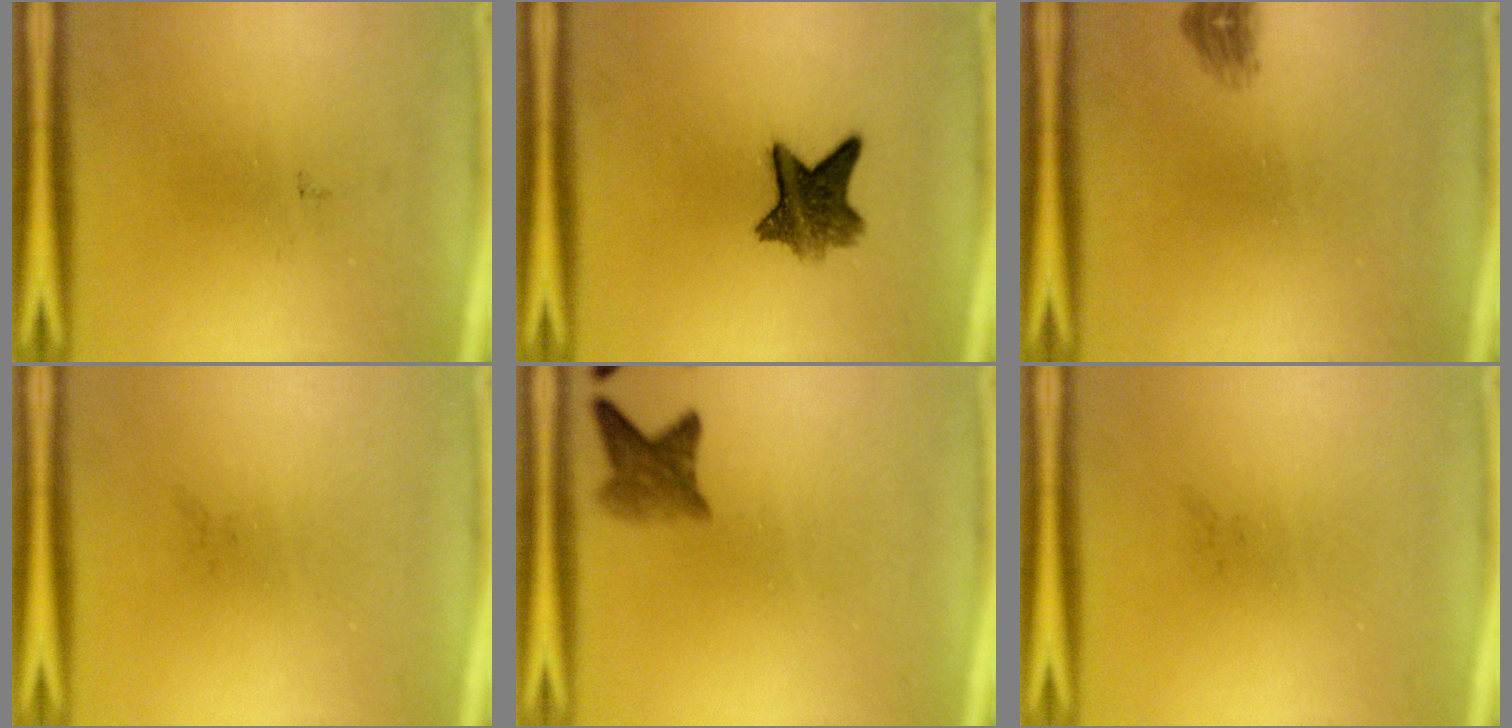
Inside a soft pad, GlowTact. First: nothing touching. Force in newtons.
{"total": 7.5}
{"total": 1.3}
{"total": 0.0}
{"total": 3.4}
{"total": 0.0}